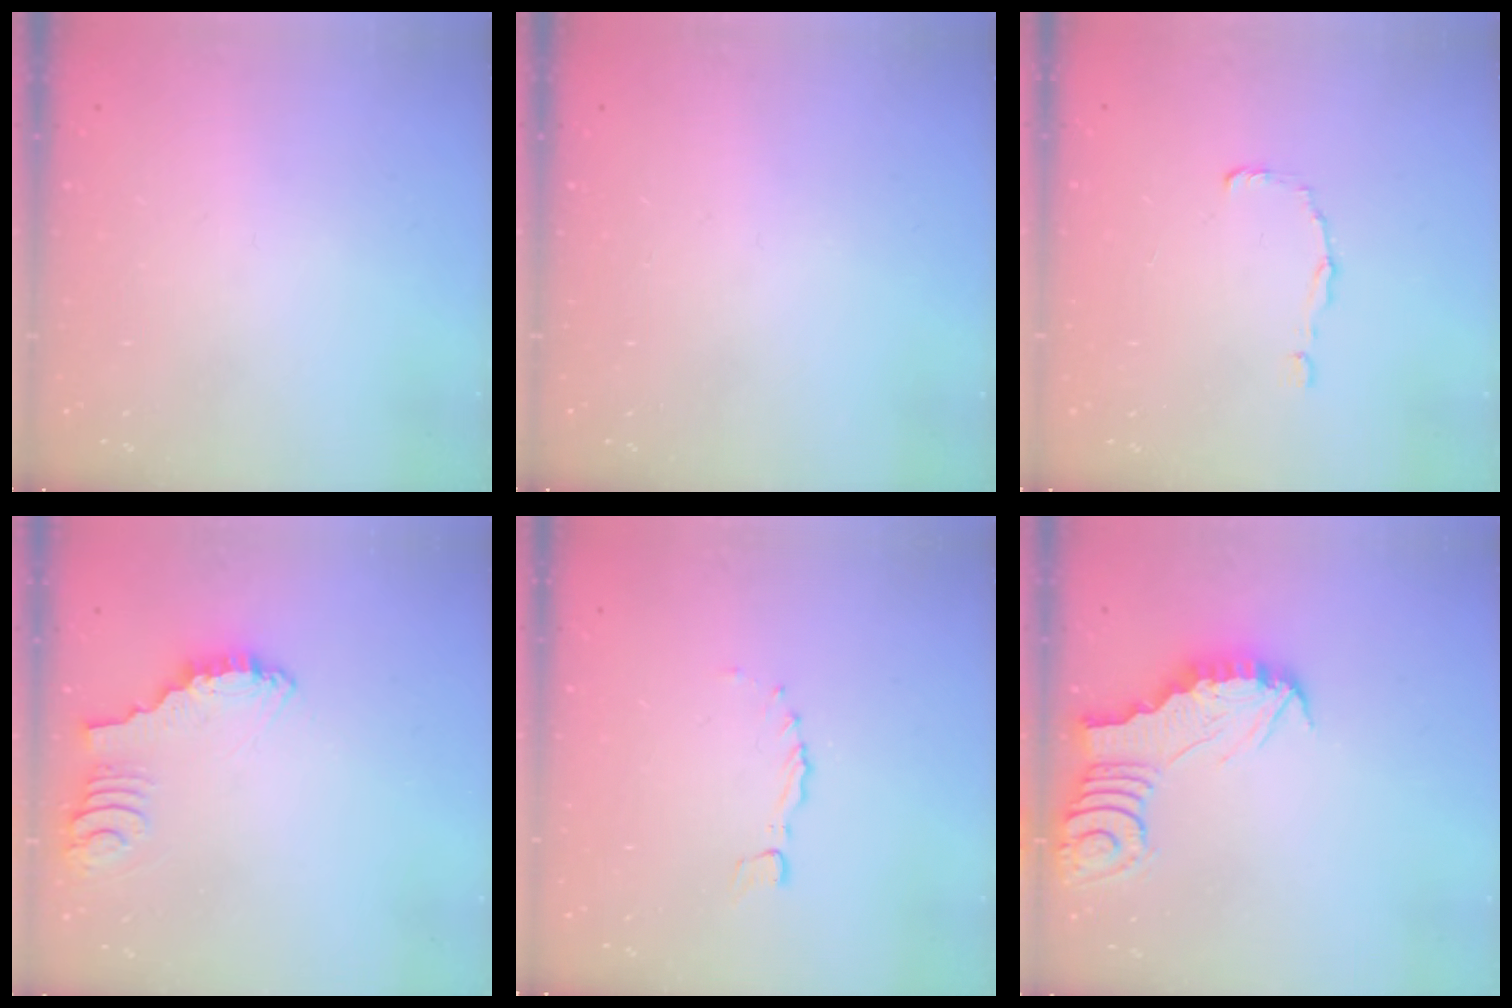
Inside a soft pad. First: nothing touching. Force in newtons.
{"total": 0.0}
{"total": 0.9, "press": 0.9, "slide": 0.0}
{"total": 2.8, "press": 2.8, "slide": 0.1}
{"total": 0.0}
{"total": 2.9, "press": 2.9, "slide": 0.2}